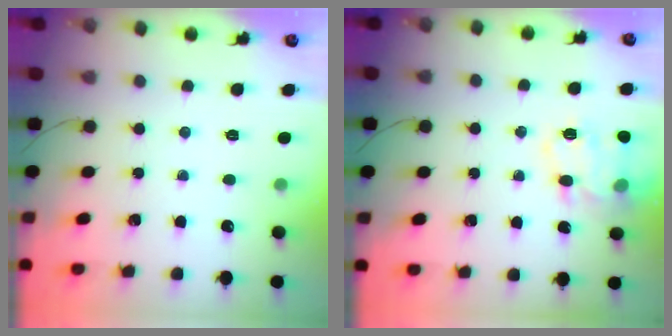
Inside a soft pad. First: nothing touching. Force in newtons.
{"total": 15.1, "press": 15.1, "slide": 1.2}